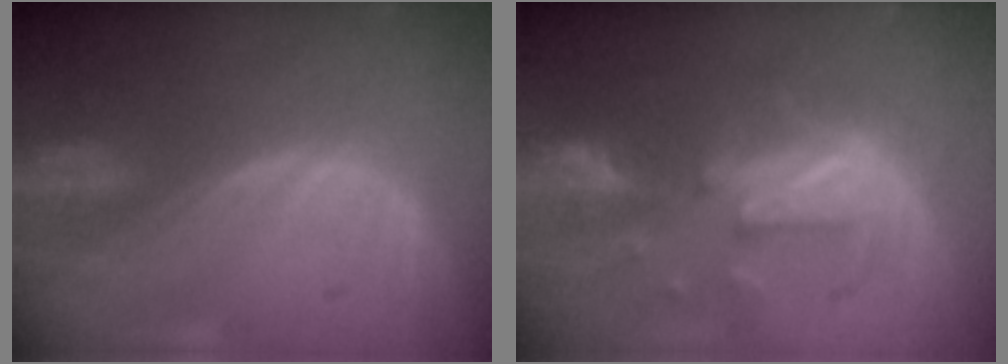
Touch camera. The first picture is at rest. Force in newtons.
{"total": 10.0, "press": 8.9, "slide": 4.5}